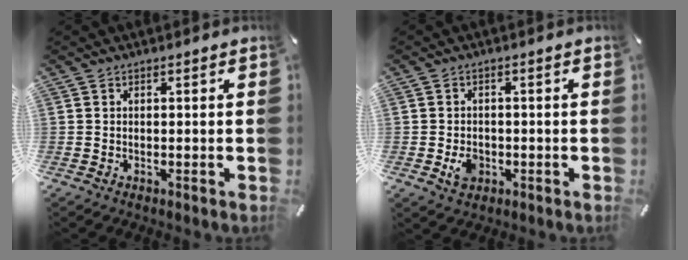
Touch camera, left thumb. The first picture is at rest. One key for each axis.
{"total": 4.1, "fx": -1.0, "fy": 3.3, "fz": 2.1, "tx": -0.034, "ty": 0.001, "tz": -0.018}